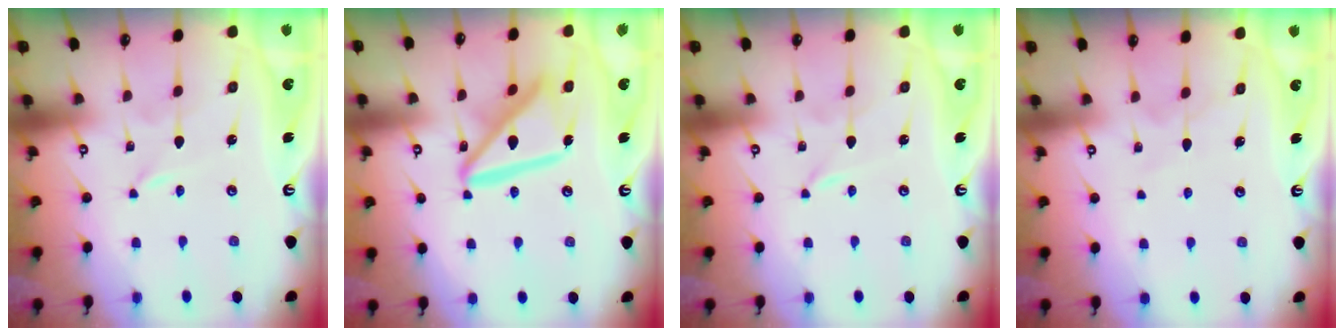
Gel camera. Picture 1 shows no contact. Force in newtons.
{"total": 15.1, "press": 14.9, "slide": 1.8}
{"total": 0.0}
{"total": 5.3, "press": 5.2, "slide": 0.7}